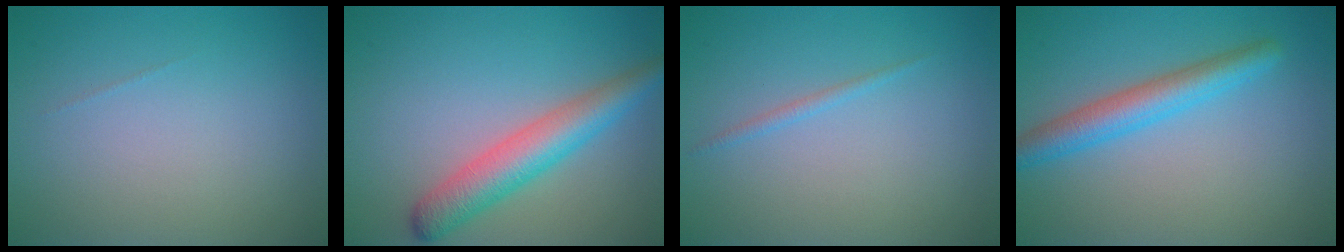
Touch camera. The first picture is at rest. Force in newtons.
{"total": 4.9, "press": 4.9, "slide": 0.1}
{"total": 0.7, "press": 0.7, "slide": 0.0}
{"total": 3.8, "press": 3.8, "slide": 0.1}